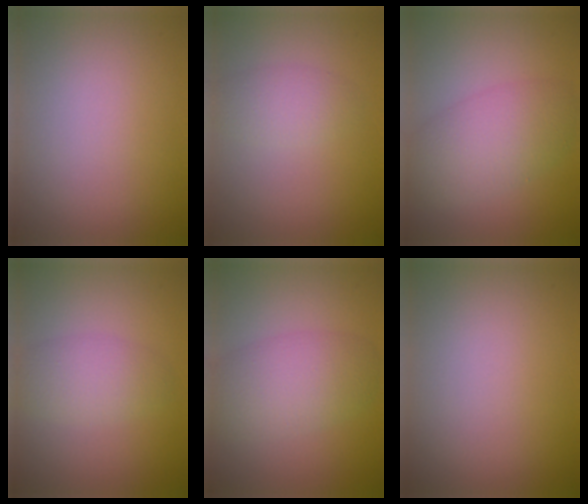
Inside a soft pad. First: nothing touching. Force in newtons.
{"total": 2.2, "press": 2.1, "slide": 0.1}
{"total": 5.4, "press": 5.4, "slide": 0.2}
{"total": 3.1, "press": 3.1, "slide": 0.1}
{"total": 5.2, "press": 5.2, "slide": 0.1}
{"total": 0.0}